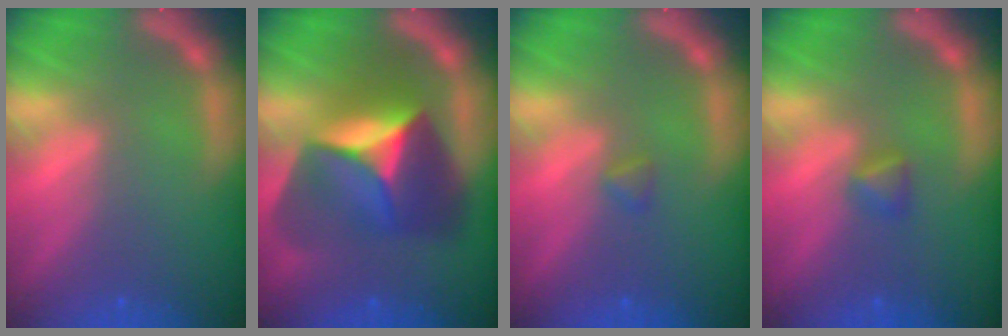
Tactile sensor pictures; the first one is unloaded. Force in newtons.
{"total": 10.0}
{"total": 0.9}
{"total": 1.4}